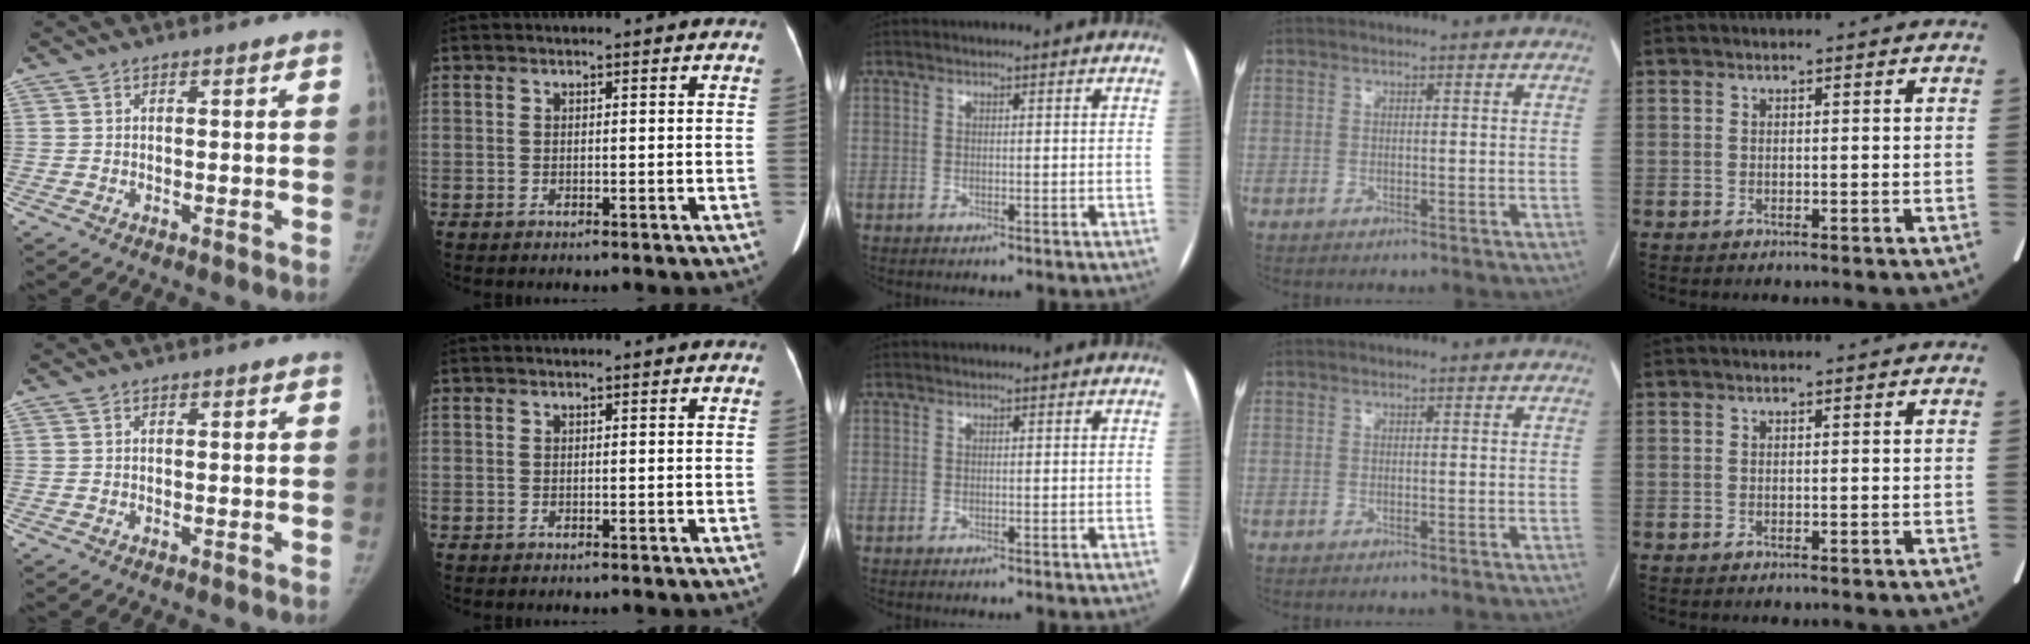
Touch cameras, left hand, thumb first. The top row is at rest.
{}